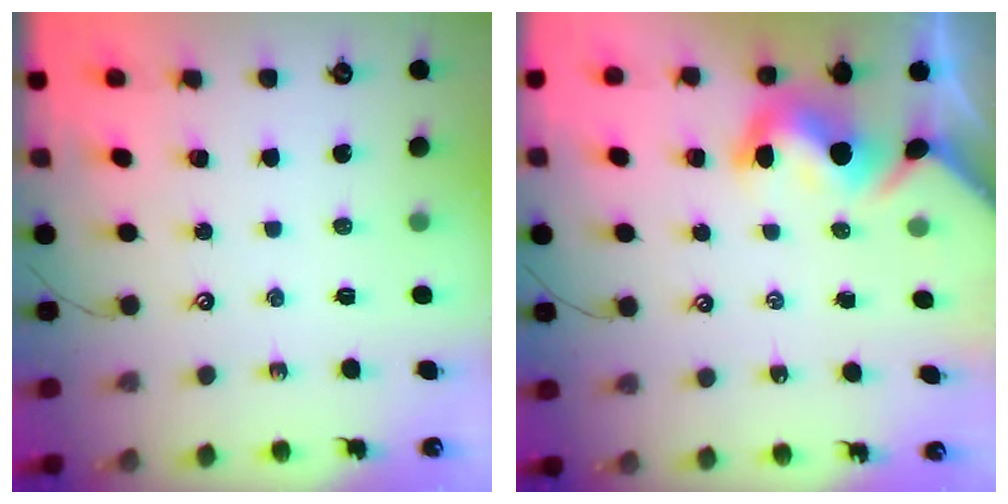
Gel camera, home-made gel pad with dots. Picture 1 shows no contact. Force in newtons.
{"total": 6.3, "press": 6.3, "slide": 0.4}